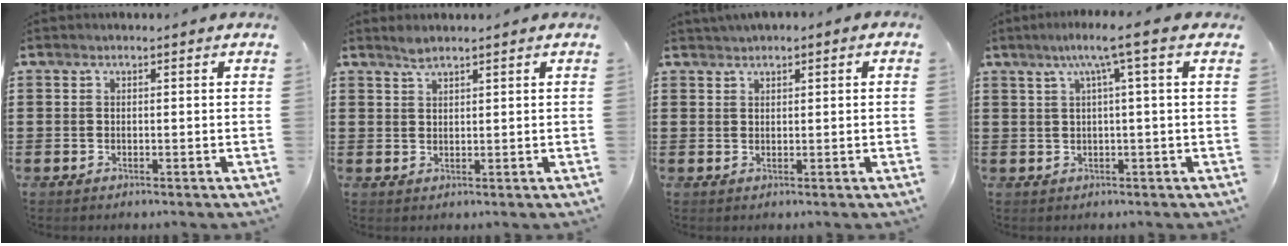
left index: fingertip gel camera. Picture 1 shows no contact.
{"total": 1.8, "force": [1.6, 0.3, 0.7], "torque": [-0.018, 0.000, 0.031]}
{"total": 1.3, "force": [1.1, 0.5, 0.3], "torque": [-0.009, 0.003, 0.022]}
{"total": 5.0, "force": [1.9, -0.6, 4.6], "torque": [-0.091, 0.001, 0.027]}